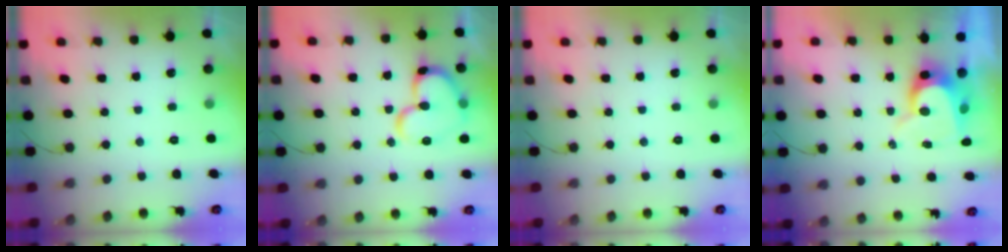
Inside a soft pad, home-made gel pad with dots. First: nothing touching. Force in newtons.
{"total": 15.2, "press": 15.1, "slide": 1.8}
{"total": 0.0}
{"total": 8.7, "press": 8.6, "slide": 0.8}